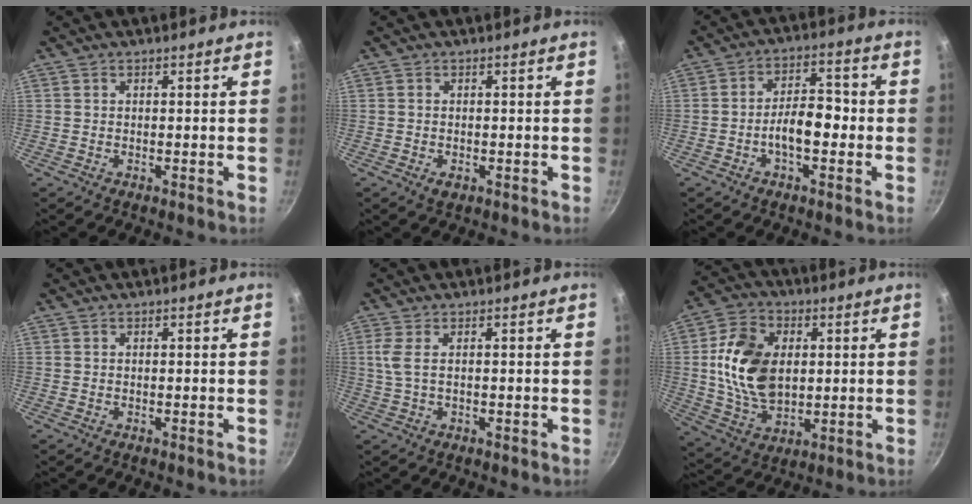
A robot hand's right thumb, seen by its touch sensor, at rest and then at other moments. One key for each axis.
{"total": 1.7, "fx": -0.6, "fy": 1.1, "fz": 1.1, "tx": -0.018, "ty": -0.001, "tz": -0.010}
{"total": 7.8, "fx": -2.0, "fy": 4.0, "fz": 6.4, "tx": -0.078, "ty": 0.038, "tz": -0.038}
{"total": 0.0}
{"total": 3.6, "fx": 0.1, "fy": 1.3, "fz": 3.4, "tx": -0.074, "ty": 0.002, "tz": 0.002}
{"total": 15.9, "fx": 1.8, "fy": 10.8, "fz": 11.6, "tx": -0.193, "ty": -0.004, "tz": 0.037}